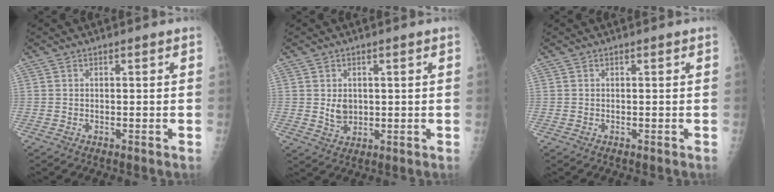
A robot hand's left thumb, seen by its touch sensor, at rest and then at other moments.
{"total": 3.5, "force": [0.6, 2.7, 2.2], "torque": [-0.026, -0.009, 0.020]}
{"total": 0.0}